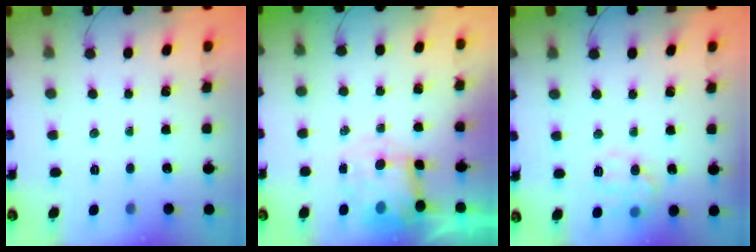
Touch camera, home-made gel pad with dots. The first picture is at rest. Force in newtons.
{"total": 6.9, "press": 6.8, "slide": 1.4}
{"total": 12.0, "press": 12.0, "slide": 0.3}